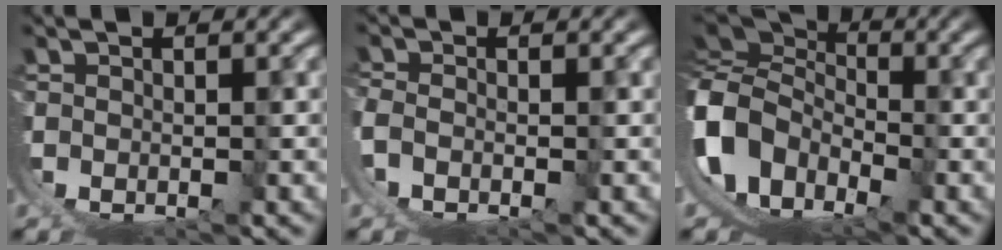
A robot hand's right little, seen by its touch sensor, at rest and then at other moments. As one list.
[{"total": 1.3, "force": [-0.6, 0.2, 1.1], "torque": [-0.028, -0.006, -0.008]}, {"total": 13.9, "force": [-2.3, 11.5, 7.5], "torque": [-0.199, -0.048, -0.039]}]